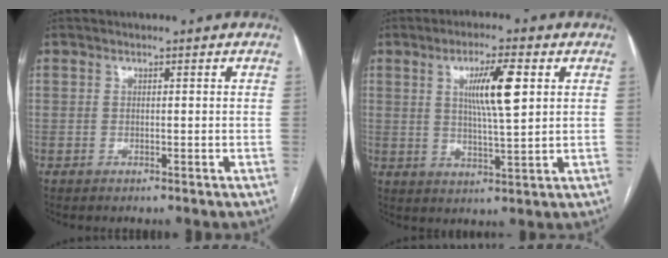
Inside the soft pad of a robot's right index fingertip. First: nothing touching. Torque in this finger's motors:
{"motor_torque": [0.72, 0.52, 0.23, 0.12]}